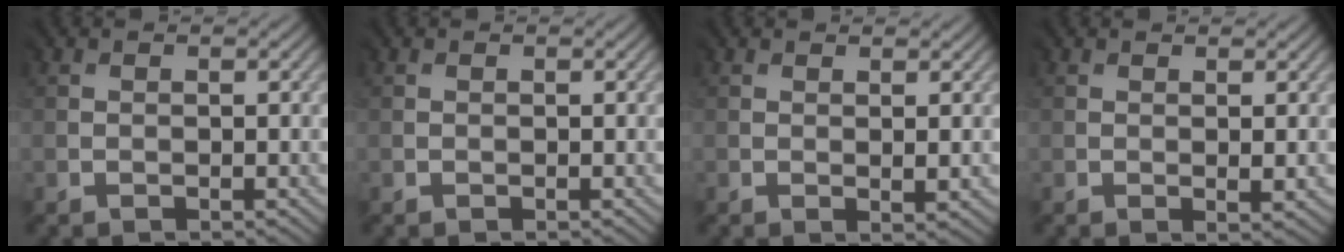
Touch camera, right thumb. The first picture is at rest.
{"total": 0.0}
{"total": 1.4, "force": [0.5, 0.3, 1.3], "torque": [-0.029, -0.002, 0.010]}
{"total": 1.4, "force": [0.3, 0.3, 1.4], "torque": [-0.031, -0.002, 0.008]}